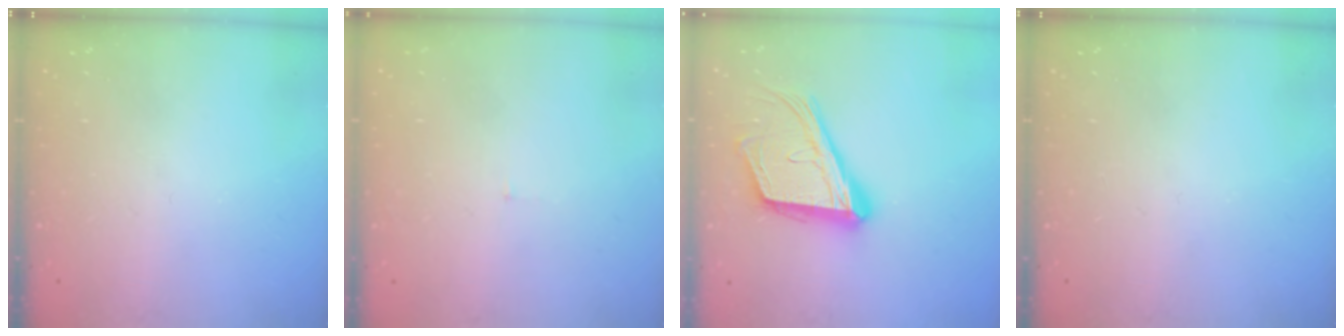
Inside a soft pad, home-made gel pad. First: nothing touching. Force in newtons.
{"total": 3.0, "press": 3.0, "slide": 0.2}
{"total": 18.5, "press": 18.2, "slide": 3.5}
{"total": 0.0}